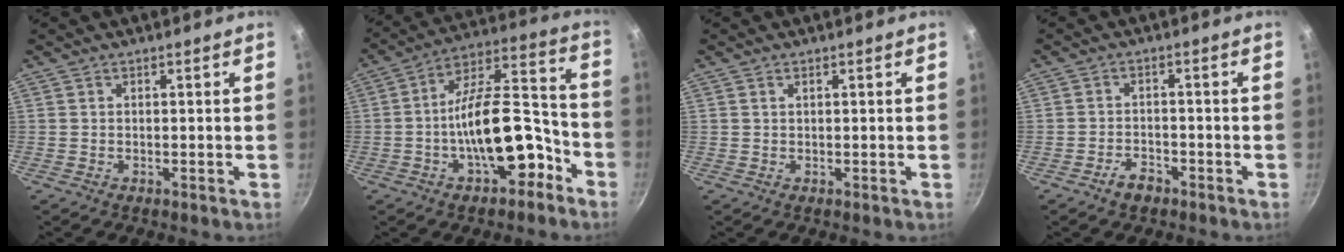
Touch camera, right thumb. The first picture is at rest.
{"total": 17.7, "force": [-6.5, 8.2, 14.3], "torque": [-0.183, 0.077, -0.100]}
{"total": 0.5, "force": [0.3, 0.3, 0.3], "torque": [-0.005, 0.002, 0.006]}
{"total": 3.5, "force": [-2.4, 1.9, 1.6], "torque": [-0.019, 0.024, -0.038]}